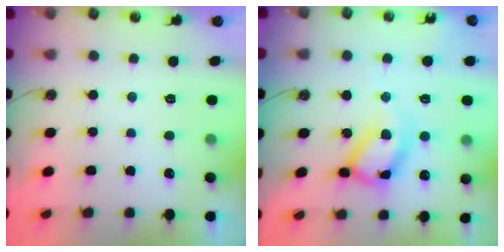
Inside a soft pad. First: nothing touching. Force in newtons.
{"total": 15.9, "press": 15.9, "slide": 1.1}